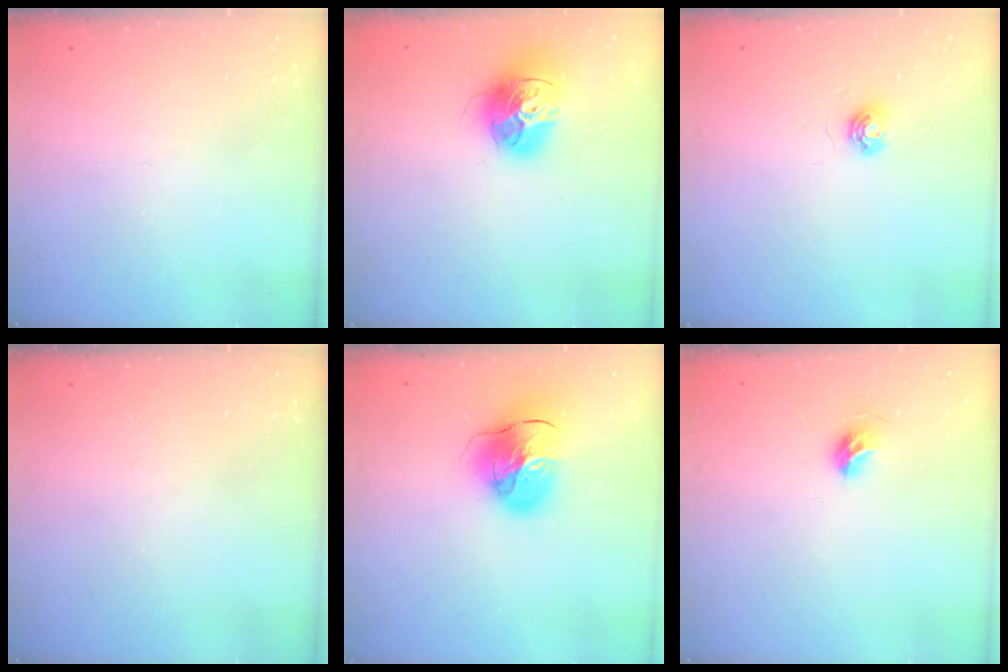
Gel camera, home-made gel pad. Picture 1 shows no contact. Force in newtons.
{"total": 17.1, "press": 17.0, "slide": 1.5}
{"total": 5.0, "press": 4.9, "slide": 0.4}
{"total": 0.0}
{"total": 14.1, "press": 14.0, "slide": 2.0}
{"total": 6.2, "press": 6.1, "slide": 1.2}